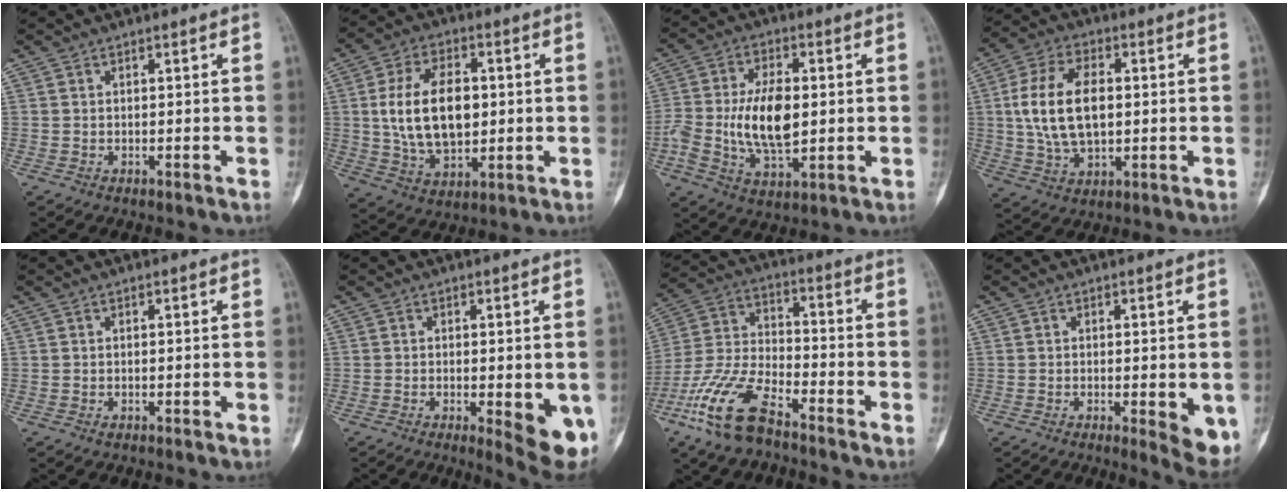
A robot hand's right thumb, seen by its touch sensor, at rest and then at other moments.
{"total": 15.6, "force": [1.3, 9.5, 12.3], "torque": [-0.195, 0.000, 0.028]}
{"total": 13.9, "force": [-0.1, 7.9, 11.4], "torque": [-0.193, 0.003, 0.005]}
{"total": 14.8, "force": [1.1, 8.9, 11.8], "torque": [-0.211, 0.008, 0.023]}
{"total": 0.7, "force": [-0.3, 0.5, 0.4], "torque": [-0.001, 0.002, -0.004]}
{"total": 9.0, "force": [-2.4, 3.0, 8.1], "torque": [-0.090, -0.015, -0.027]}
{"total": 14.7, "force": [-9.4, 6.0, 9.6], "torque": [-0.201, 0.044, -0.192]}
{"total": 6.5, "force": [-1.6, 2.2, 5.9], "torque": [-0.065, -0.015, -0.018]}